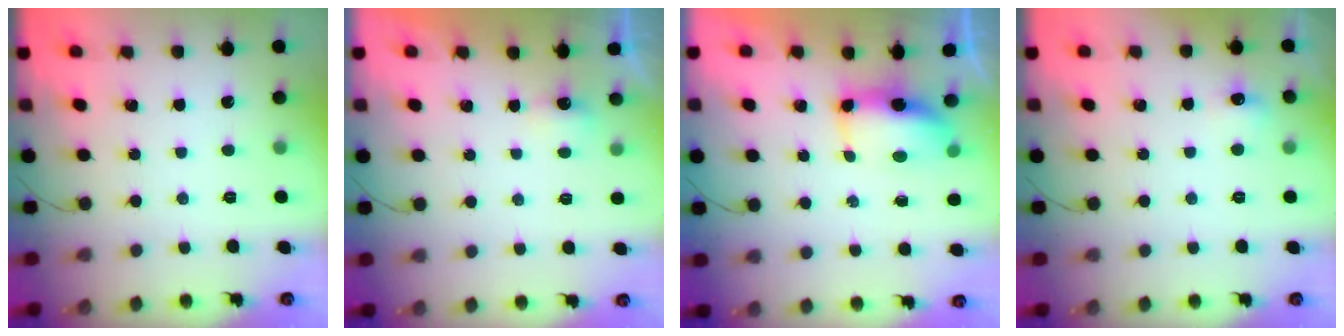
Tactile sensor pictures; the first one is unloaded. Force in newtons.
{"total": 2.4, "press": 2.3, "slide": 0.6}
{"total": 7.0, "press": 6.9, "slide": 0.6}
{"total": 5.8, "press": 5.6, "slide": 1.6}